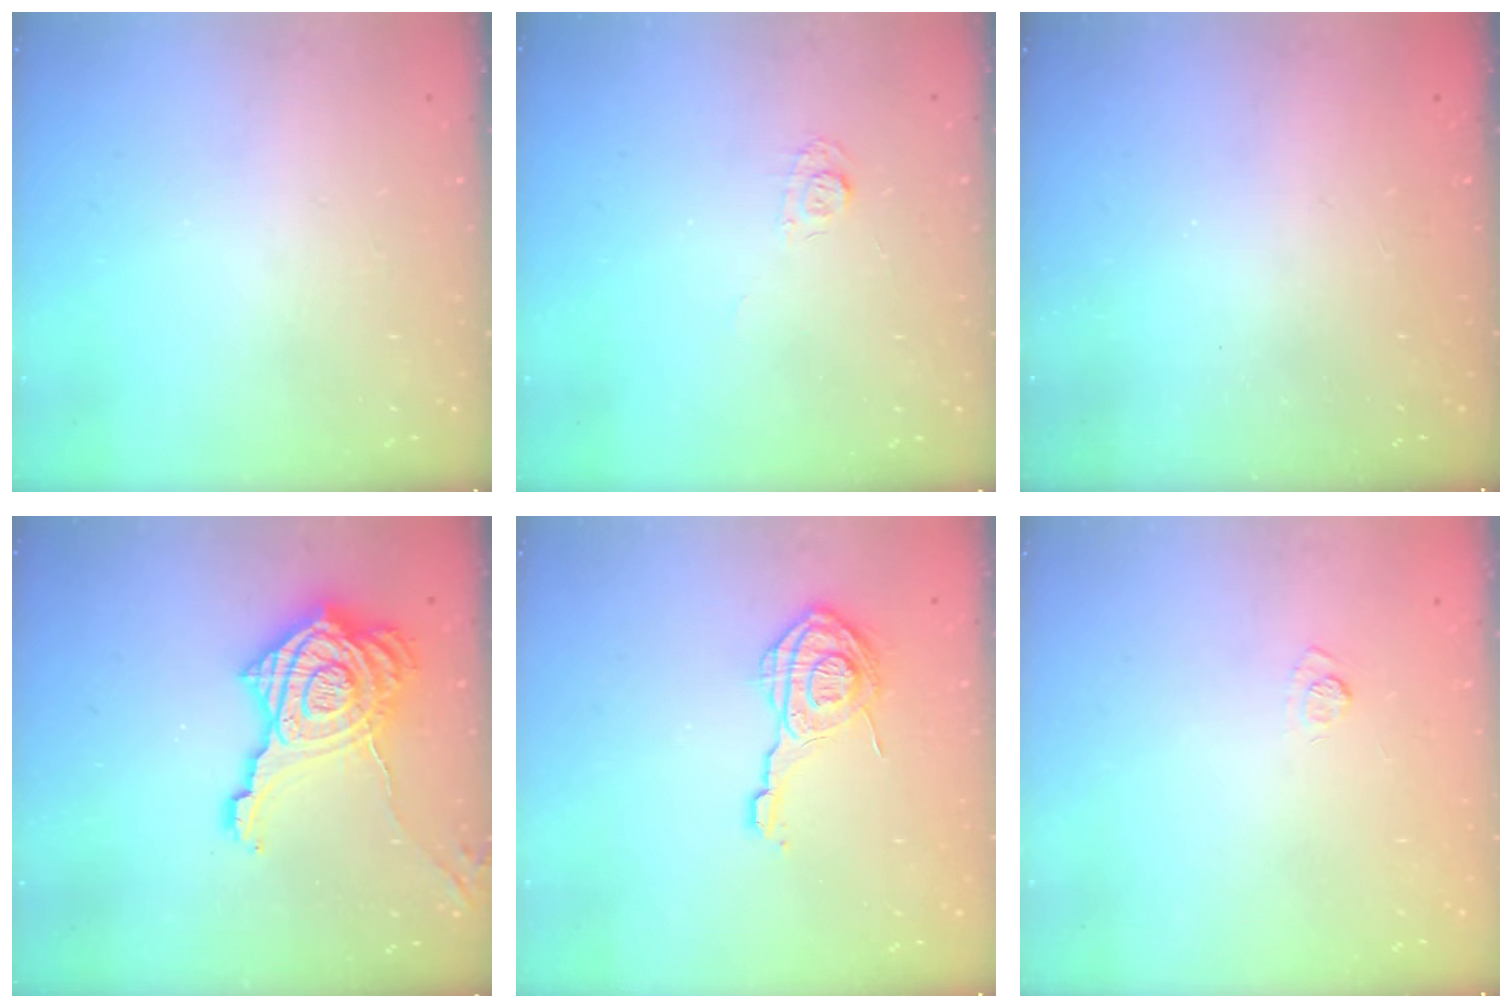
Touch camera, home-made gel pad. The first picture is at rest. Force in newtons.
{"total": 4.3, "press": 4.2, "slide": 0.6}
{"total": 2.3, "press": 2.2, "slide": 0.7}
{"total": 23.1, "press": 23.0, "slide": 2.2}
{"total": 14.0, "press": 14.0, "slide": 0.6}
{"total": 7.5, "press": 7.3, "slide": 1.4}